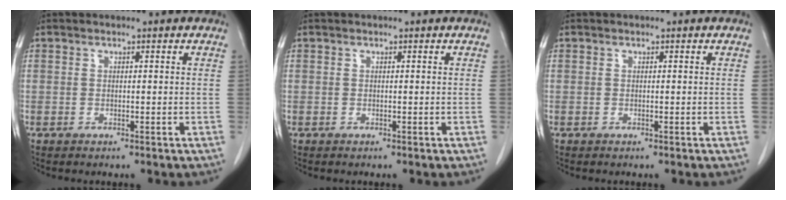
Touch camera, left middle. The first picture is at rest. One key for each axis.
{"total": 0.0}
{"total": 0.0}